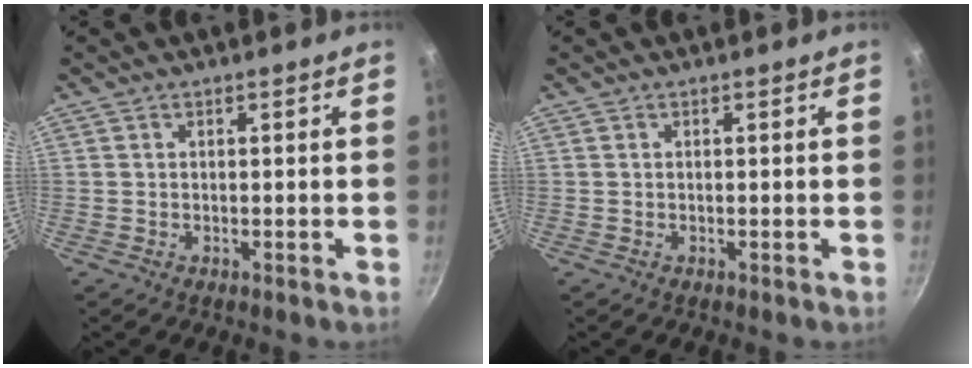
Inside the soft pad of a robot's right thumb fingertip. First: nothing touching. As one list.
[{"total": 0.0}]